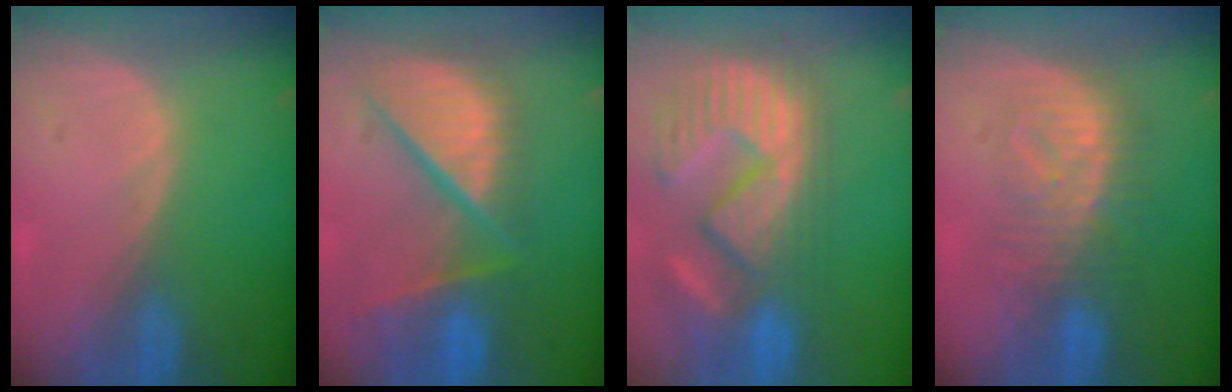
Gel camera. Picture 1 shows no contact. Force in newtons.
{"total": 12.1, "press": 9.9, "slide": 7.0}
{"total": 13.9, "press": 12.0, "slide": 7.0}
{"total": 8.2, "press": 7.9, "slide": 2.1}